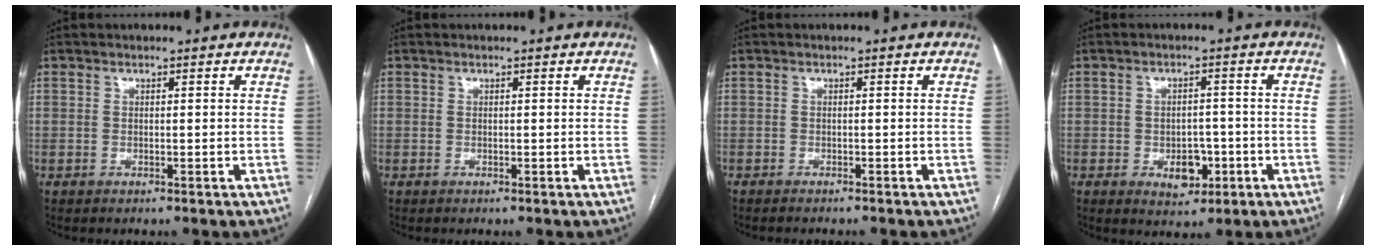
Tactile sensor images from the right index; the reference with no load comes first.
{"total": 0.0}
{"total": 2.6, "force": [-2.3, 0.6, 0.9], "torque": [-0.010, -0.004, -0.026]}
{"total": 5.2, "force": [-1.9, 3.3, 3.5], "torque": [-0.044, 0.006, -0.018]}